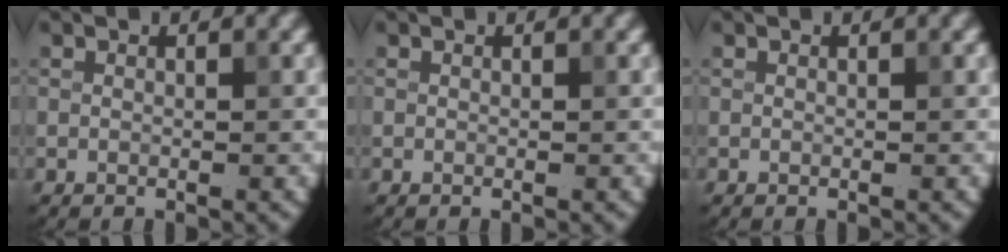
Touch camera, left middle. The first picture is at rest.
{"total": 0.0}
{"total": 0.0}